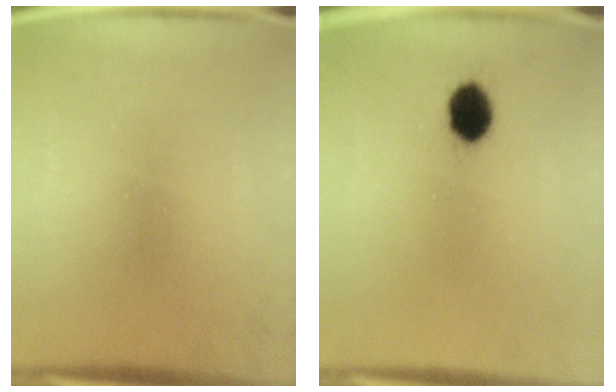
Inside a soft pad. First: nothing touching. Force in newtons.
{"total": 5.7}